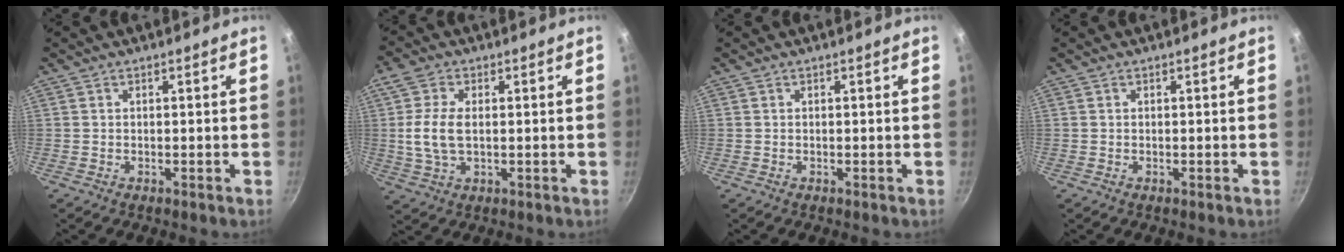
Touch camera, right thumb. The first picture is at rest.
{"total": 7.8, "force": [0.5, 4.4, 6.4], "torque": [-0.138, 0.003, 0.004]}
{"total": 0.0}
{"total": 0.0}